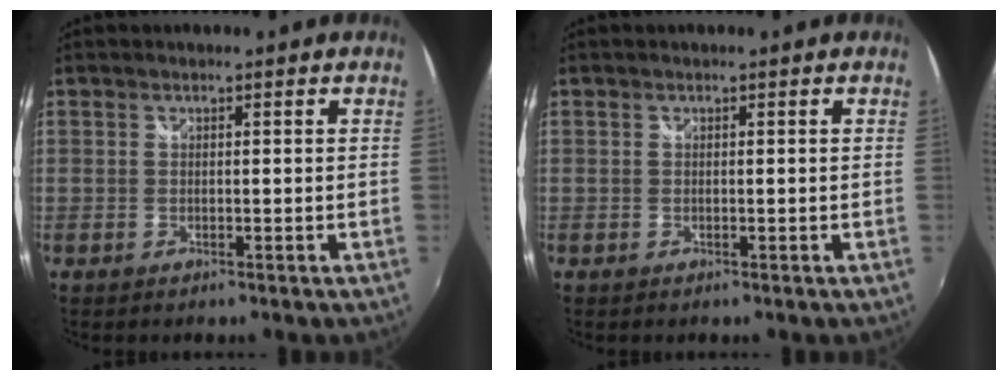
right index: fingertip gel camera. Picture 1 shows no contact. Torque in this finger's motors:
{"motor_torque": [0.39, 0.41, 0.00, 0.00]}